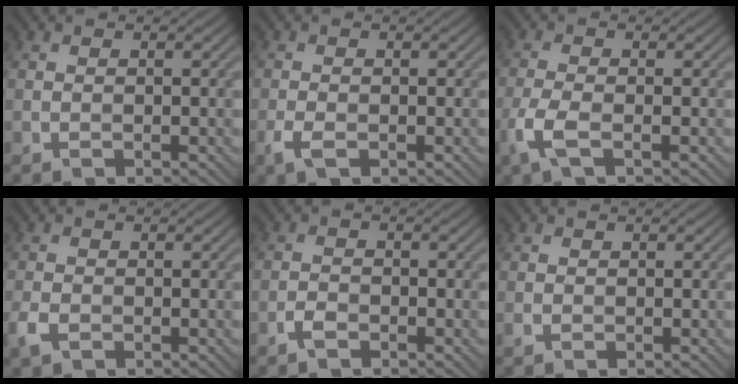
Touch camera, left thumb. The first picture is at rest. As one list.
[{"total": 2.1, "force": [-1.1, 0.6, 1.7], "torque": [-0.042, -0.002, -0.025]}, {"total": 4.0, "force": [-1.9, 1.1, 3.4], "torque": [-0.086, -0.001, -0.046]}, {"total": 2.4, "force": [-1.3, 1.4, 1.5], "torque": [-0.041, -0.005, -0.029]}, {"total": 1.7, "force": [-1.3, 0.6, 0.9], "torque": [-0.019, 0.002, -0.029]}, {"total": 0.5, "force": [-0.2, 0.4, 0.2], "torque": [-0.006, -0.002, -0.005]}]